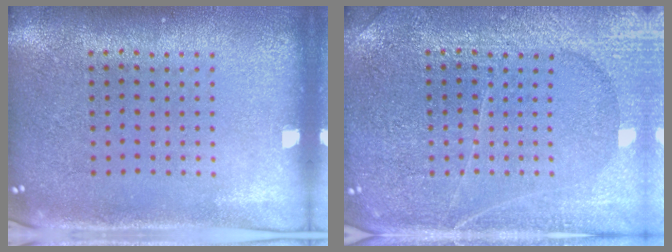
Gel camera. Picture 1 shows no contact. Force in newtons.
{"total": 3.6, "press": 3.6, "slide": 0.5}